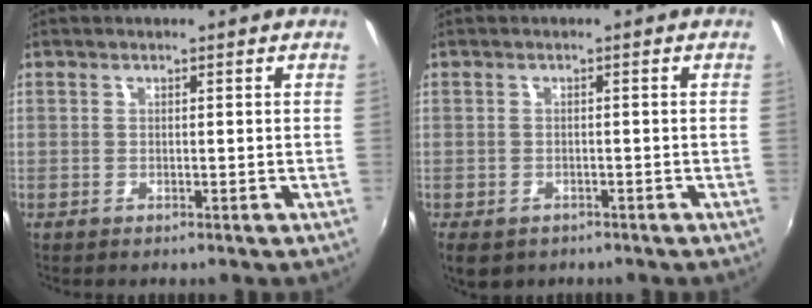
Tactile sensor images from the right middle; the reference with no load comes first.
{"total": 5.5, "force": [-3.3, 3.5, 2.6], "torque": [-0.061, -0.022, -0.048]}